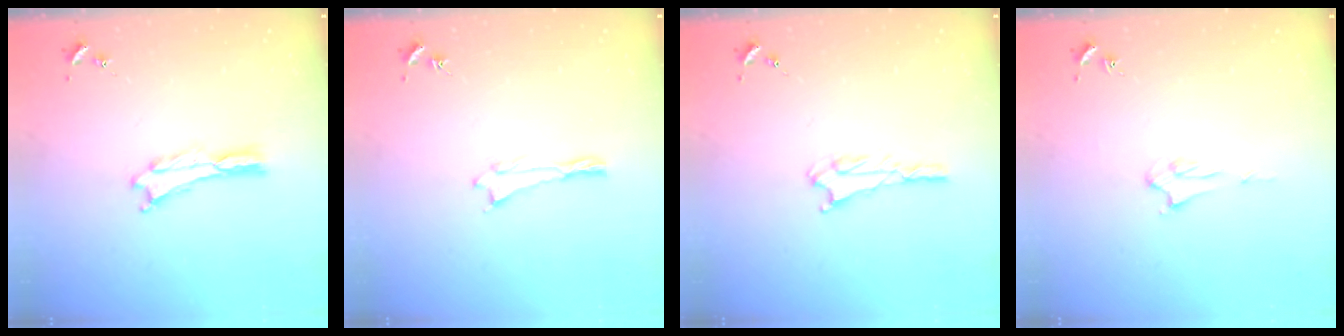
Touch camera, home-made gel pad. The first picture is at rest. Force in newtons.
{"total": 0.0}
{"total": 1.8, "press": 1.8, "slide": 0.2}
{"total": 1.9, "press": 1.9, "slide": 0.1}